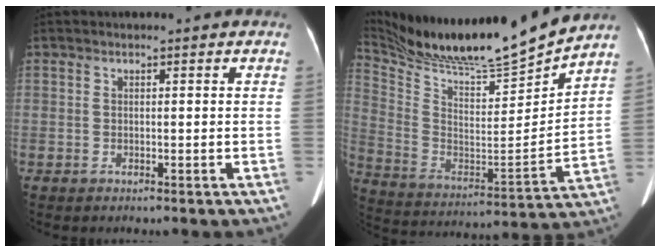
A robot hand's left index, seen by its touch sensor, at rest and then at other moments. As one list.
[{"total": 21.8, "force": [20.2, -0.5, 8.4], "torque": [-0.174, -0.052, 0.335]}]